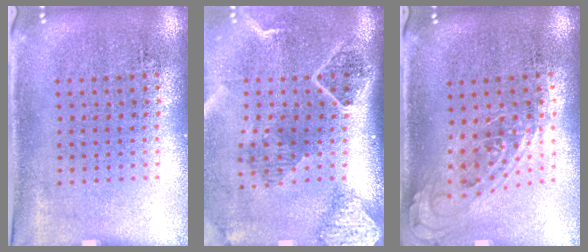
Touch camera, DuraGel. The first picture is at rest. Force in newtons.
{"total": 2.7, "press": 2.0, "slide": 1.8}
{"total": 0.7, "press": 0.7, "slide": 0.2}